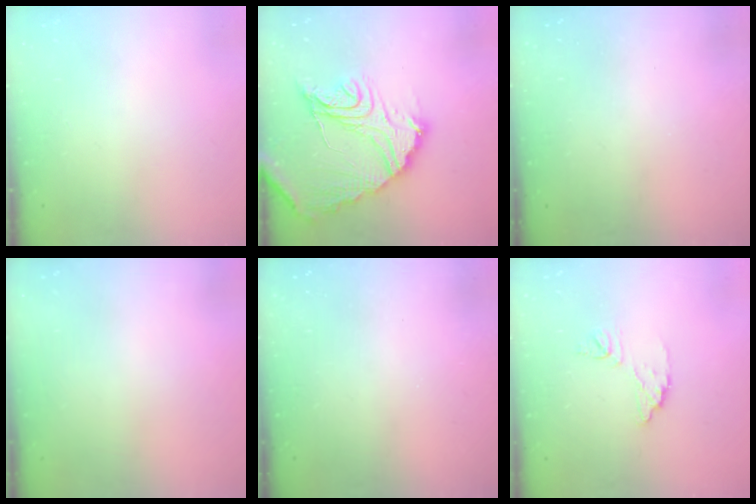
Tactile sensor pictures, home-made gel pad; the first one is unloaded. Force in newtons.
{"total": 20.3, "press": 20.2, "slide": 2.1}
{"total": 3.3, "press": 3.3, "slide": 0.1}
{"total": 2.9, "press": 2.9, "slide": 0.1}
{"total": 2.9, "press": 2.8, "slide": 1.0}
{"total": 8.2, "press": 8.2, "slide": 0.2}